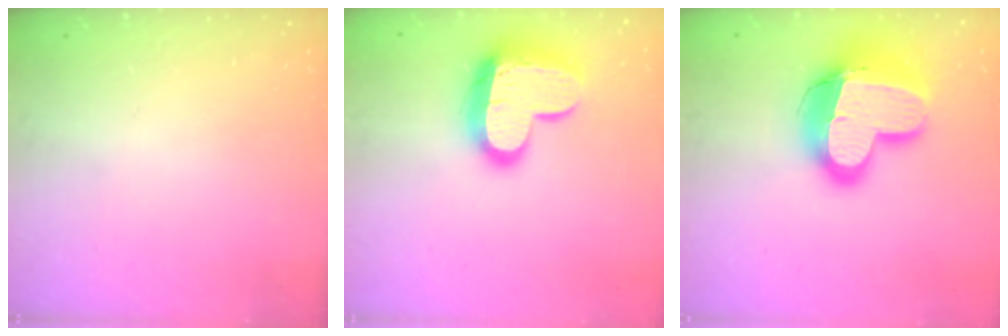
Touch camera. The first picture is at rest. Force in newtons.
{"total": 16.4, "press": 16.3, "slide": 1.5}
{"total": 18.9, "press": 18.8, "slide": 2.2}